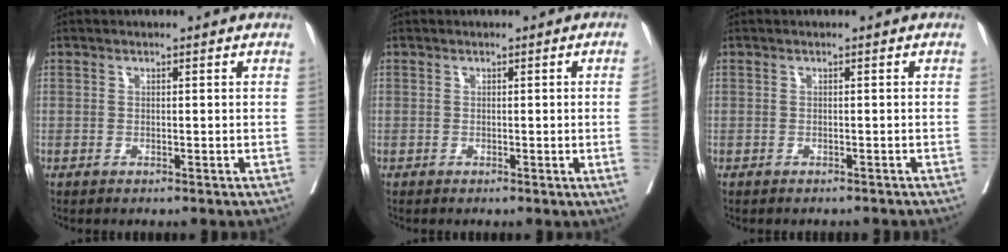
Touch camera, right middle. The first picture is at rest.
{"total": 3.1, "force": [-0.2, -1.2, 2.9], "torque": [-0.043, -0.006, 0.001]}
{"total": 2.2, "force": [-2.0, 0.8, 0.3], "torque": [-0.002, -0.005, -0.032]}